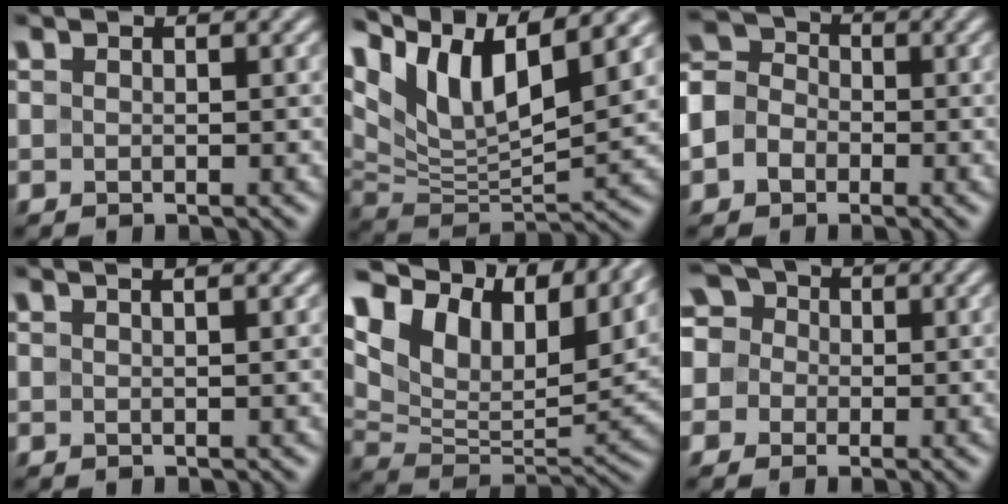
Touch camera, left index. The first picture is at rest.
{"total": 11.7, "force": [7.3, 4.1, 8.1], "torque": [-0.169, 0.016, 0.133]}
{"total": 5.3, "force": [-1.3, 4.4, 2.7], "torque": [-0.055, 0.010, -0.034]}
{"total": 2.3, "force": [1.3, 0.8, 1.8], "torque": [-0.012, 0.002, -0.003]}
{"total": 14.7, "force": [9.5, 7.1, 8.7], "torque": [-0.179, 0.055, 0.168]}
{"total": 7.5, "force": [0.2, 6.7, 3.4], "torque": [-0.062, 0.044, -0.050]}